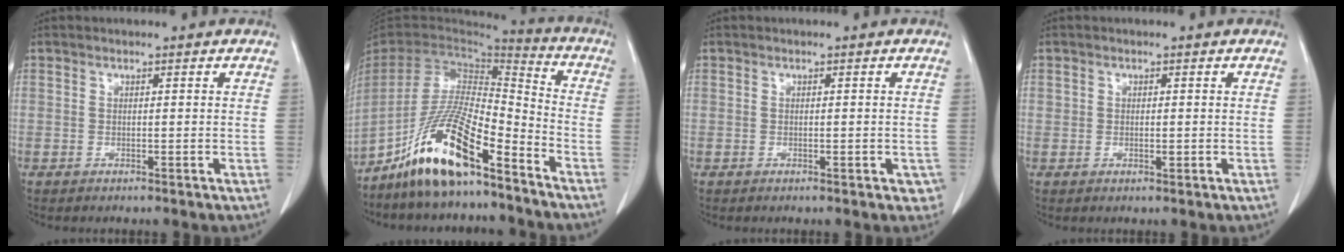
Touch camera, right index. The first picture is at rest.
{"total": 15.5, "force": [-10.5, 2.7, 11.0], "torque": [-0.220, -0.001, -0.194]}
{"total": 2.4, "force": [-1.0, 1.0, 1.9], "torque": [-0.014, 0.002, -0.009]}
{"total": 1.1, "force": [-0.2, 0.7, 0.9], "torque": [-0.016, 0.000, 0.000]}